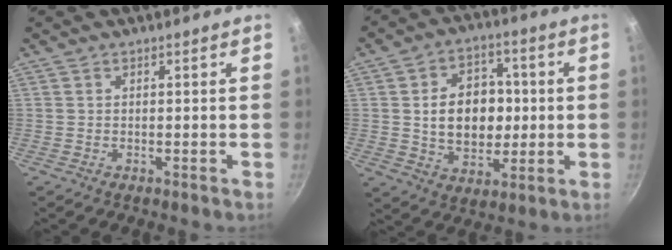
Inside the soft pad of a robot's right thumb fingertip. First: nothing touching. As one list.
[{"total": 14.0, "force": [0.7, 10.4, 9.3], "torque": [-0.105, 0.011, 0.015]}]